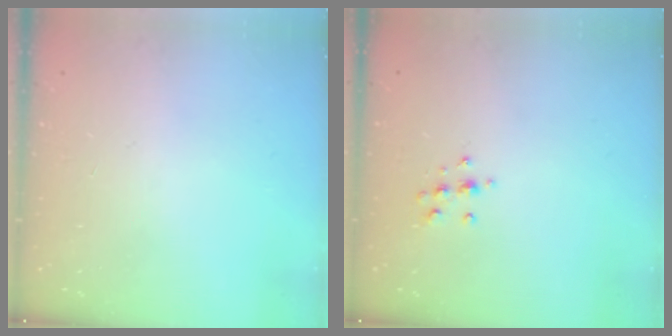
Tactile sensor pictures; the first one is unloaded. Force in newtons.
{"total": 8.5, "press": 8.4, "slide": 0.8}